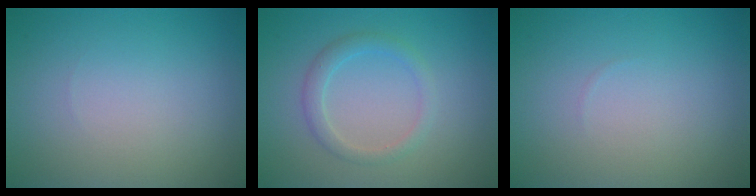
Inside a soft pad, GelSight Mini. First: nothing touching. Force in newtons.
{"total": 2.0, "press": 2.0, "slide": 0.2}
{"total": 0.0}